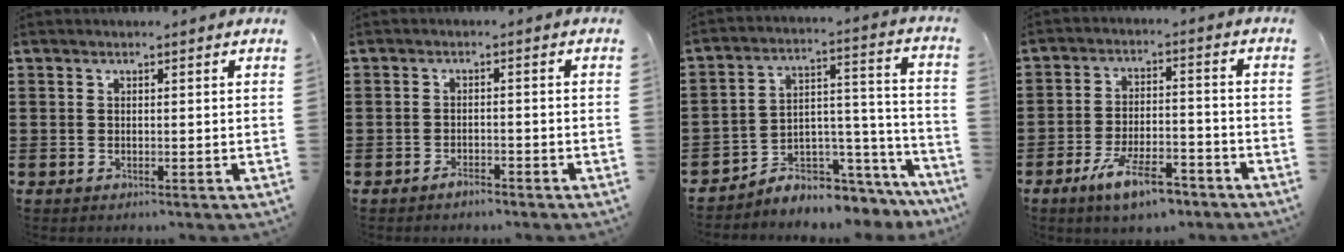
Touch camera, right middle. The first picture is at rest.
{"total": 1.6, "force": [-1.4, 0.4, 0.6], "torque": [-0.017, -0.005, -0.027]}
{"total": 5.1, "force": [-4.8, 1.6, 0.8], "torque": [-0.020, -0.002, -0.092]}
{"total": 8.3, "force": [-5.8, 2.3, 5.6], "torque": [-0.112, 0.002, -0.106]}